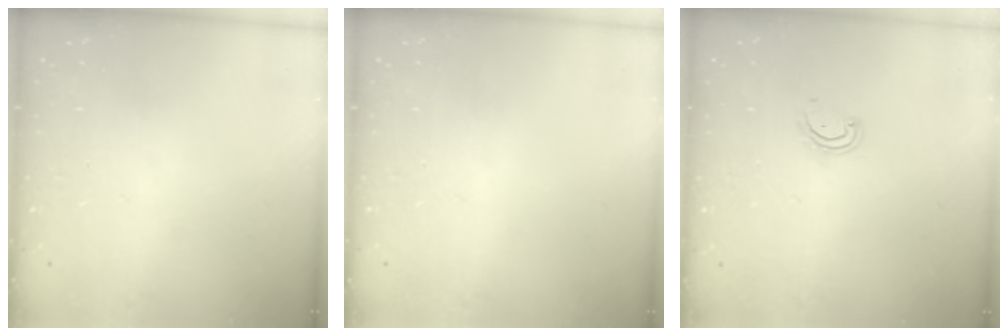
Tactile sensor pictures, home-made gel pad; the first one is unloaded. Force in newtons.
{"total": 0.0}
{"total": 2.9, "press": 2.9, "slide": 0.3}